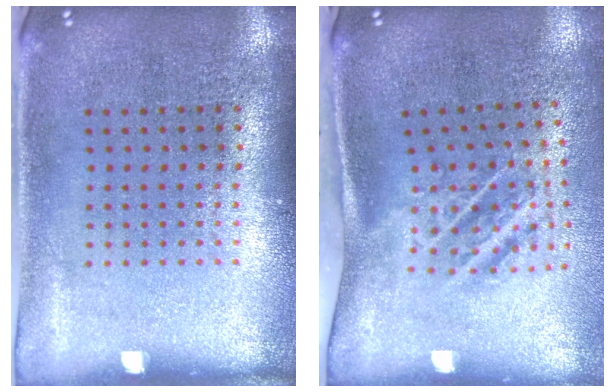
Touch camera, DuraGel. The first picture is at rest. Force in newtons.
{"total": 2.0, "press": 1.2, "slide": 1.6}